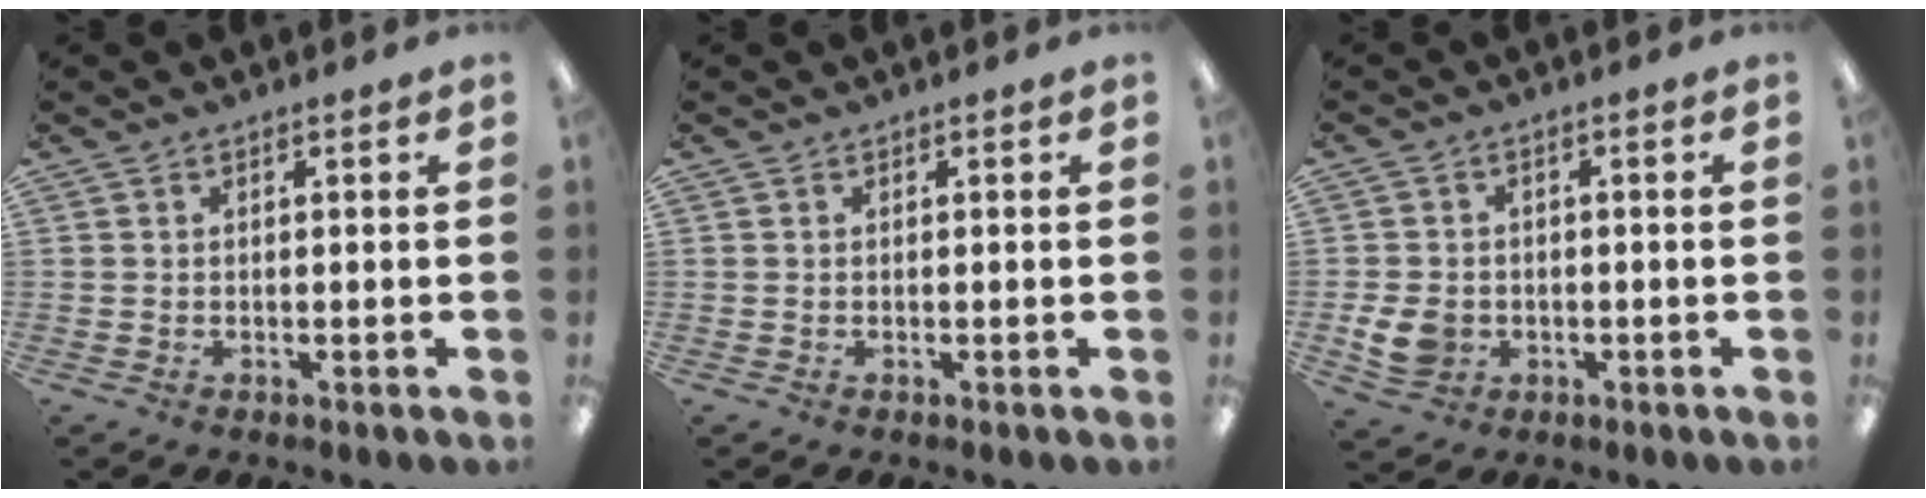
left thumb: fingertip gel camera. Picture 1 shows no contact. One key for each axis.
{"total": 0.0}
{"total": 6.0, "fx": -1.4, "fy": 4.8, "fz": 3.2, "tx": -0.073, "ty": 0.001, "tz": -0.027}